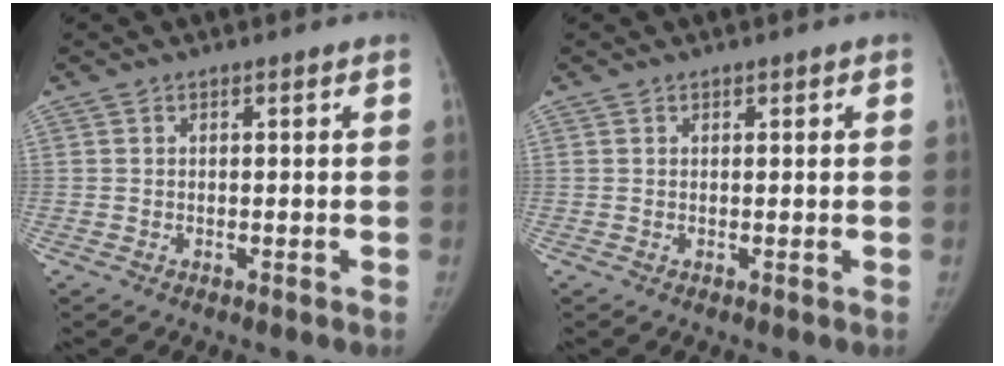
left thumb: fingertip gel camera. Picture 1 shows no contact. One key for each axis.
{"total": 0.7, "fx": 0.4, "fy": 0.3, "fz": 0.5, "tx": -0.003, "ty": 0.000, "tz": 0.004}